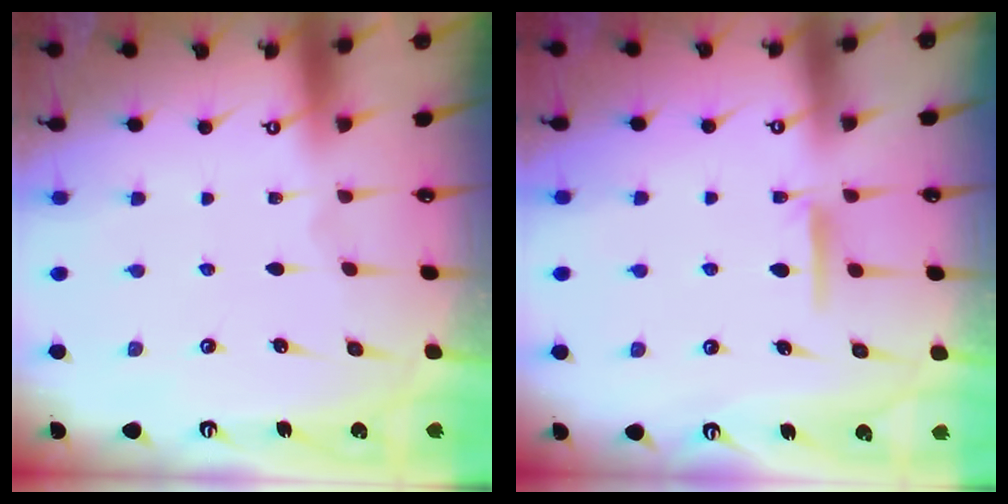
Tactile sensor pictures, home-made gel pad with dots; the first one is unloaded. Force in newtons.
{"total": 5.2, "press": 5.2, "slide": 0.5}